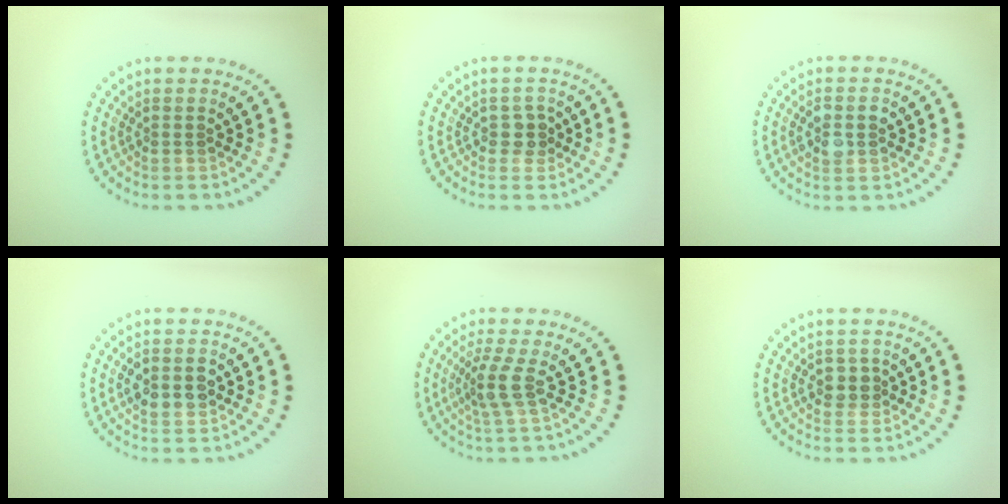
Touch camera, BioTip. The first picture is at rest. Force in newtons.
{"total": 1.4, "press": 1.4, "slide": 0.4}
{"total": 2.2, "press": 2.2, "slide": 0.2}
{"total": 3.0, "press": 3.0, "slide": 0.0}
{"total": 2.7, "press": 2.0, "slide": 1.8}
{"total": 1.8, "press": 1.7, "slide": 0.7}